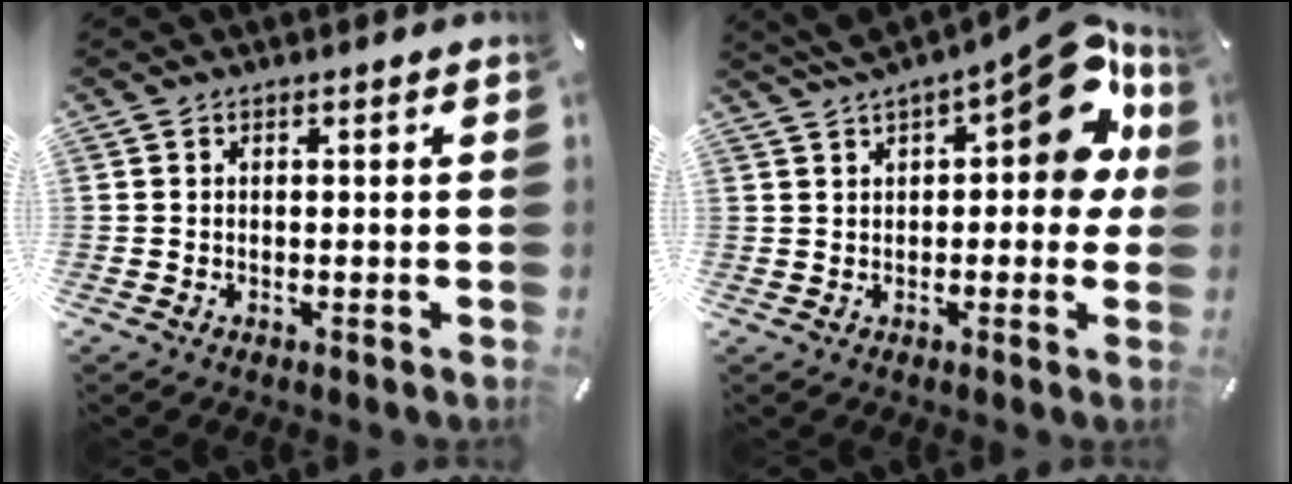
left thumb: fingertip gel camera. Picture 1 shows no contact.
{"total": 17.1, "force": [7.1, 7.5, 13.6], "torque": [-0.162, -0.041, 0.117]}